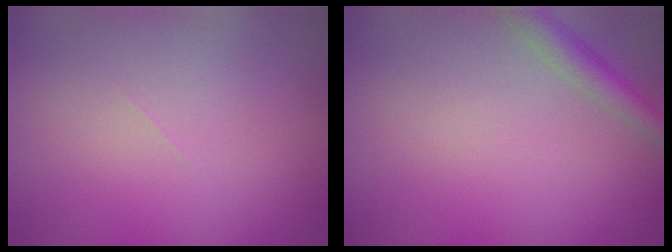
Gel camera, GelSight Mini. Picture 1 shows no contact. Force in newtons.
{"total": 2.3, "press": 2.3, "slide": 0.1}